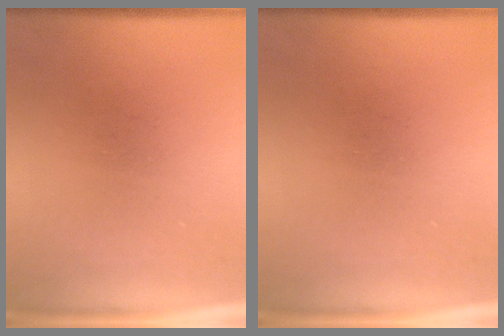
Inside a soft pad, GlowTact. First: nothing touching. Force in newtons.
{"total": 0.0}